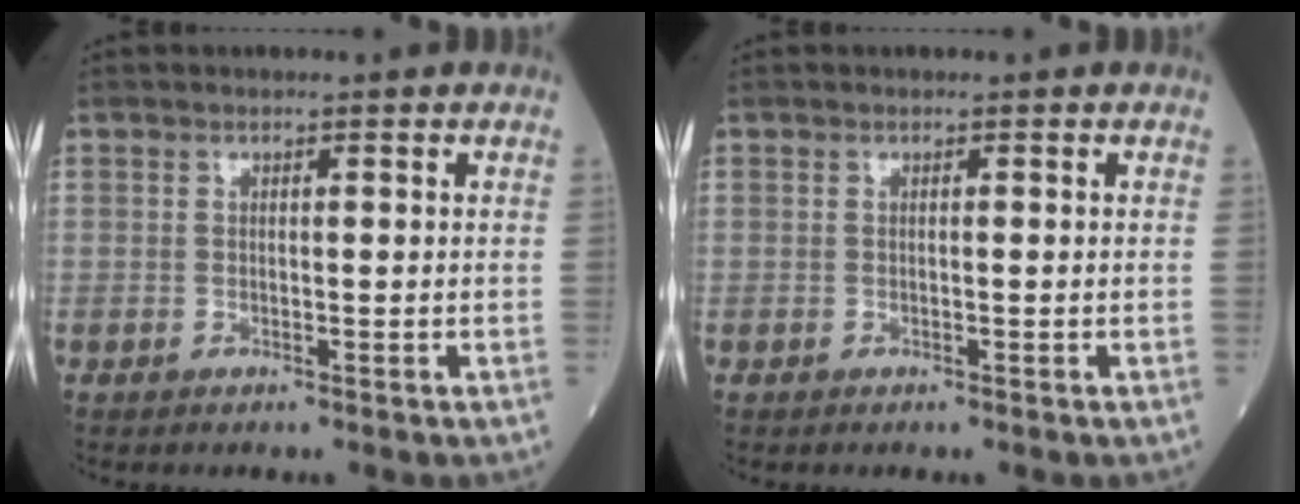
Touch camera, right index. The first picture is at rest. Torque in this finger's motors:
{"motor_torque": [0.00, 0.00, -0.02, -0.01]}